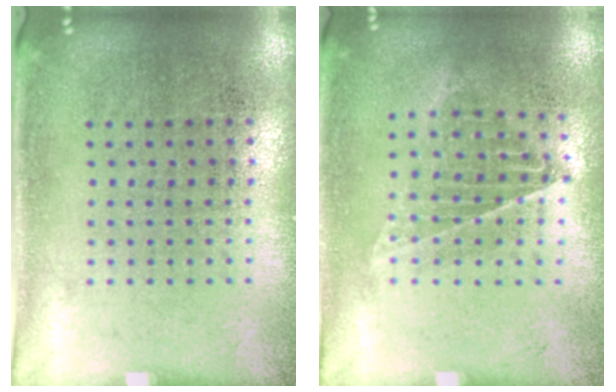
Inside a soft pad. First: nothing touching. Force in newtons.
{"total": 0.9, "press": 0.9, "slide": 0.1}